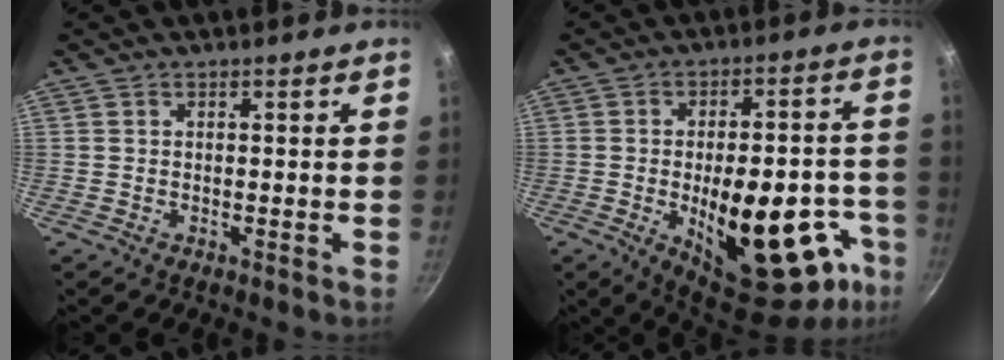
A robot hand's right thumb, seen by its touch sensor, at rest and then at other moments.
{"total": 26.7, "force": [-8.9, 12.2, 22.0], "torque": [-0.245, 0.024, -0.101]}